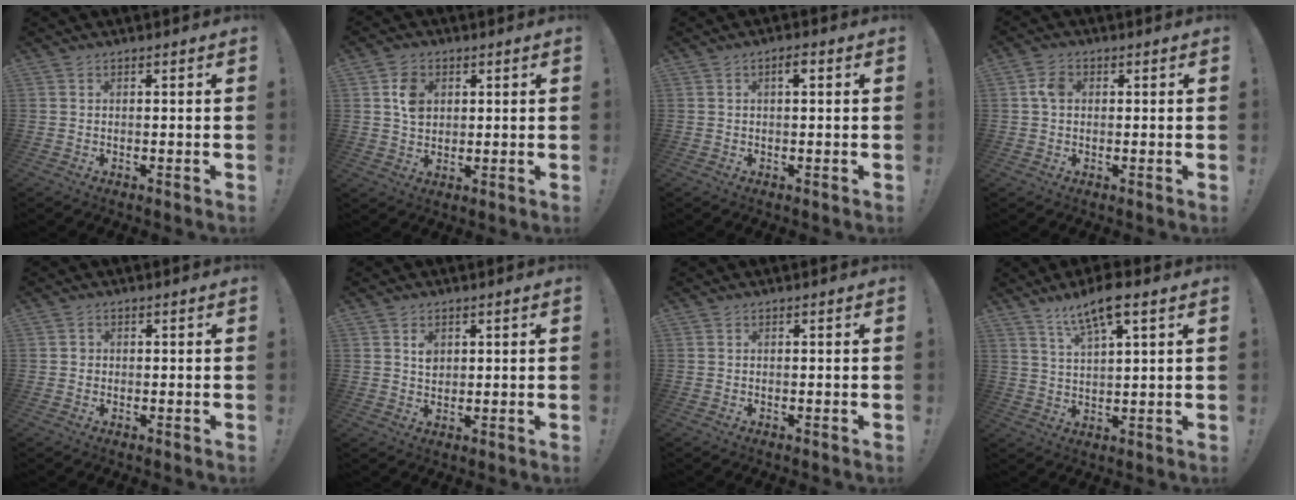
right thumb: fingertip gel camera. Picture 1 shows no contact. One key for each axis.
{"total": 7.5, "fx": 2.6, "fy": 5.4, "fz": 4.6, "tx": -0.072, "ty": 0.000, "tz": 0.051}
{"total": 1.9, "fx": 0.7, "fy": 0.5, "fz": 1.7, "tx": -0.022, "ty": 0.001, "tz": 0.005}
{"total": 4.1, "fx": 0.5, "fy": 2.9, "fz": 2.8, "tx": -0.055, "ty": 0.011, "tz": 0.010}
{"total": 1.4, "fx": -0.1, "fy": 1.3, "fz": 0.5, "tx": -0.007, "ty": 0.004, "tz": -0.004}
{"total": 3.0, "fx": 1.3, "fy": 2.4, "fz": 1.1, "tx": -0.012, "ty": -0.006, "tz": 0.021}
{"total": 0.0}
{"total": 9.1, "fx": 6.1, "fy": 2.1, "fz": 6.4, "tx": -0.113, "ty": -0.025, "tz": 0.106}